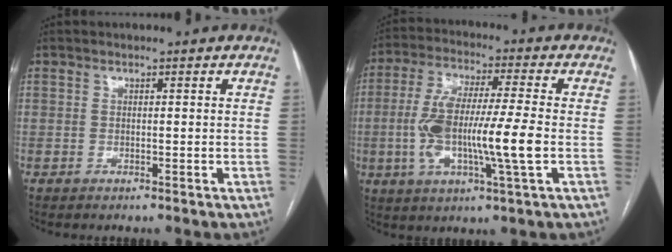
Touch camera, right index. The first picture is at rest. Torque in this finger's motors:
{"motor_torque": [2.06, -0.08, 1.05, 0.21]}